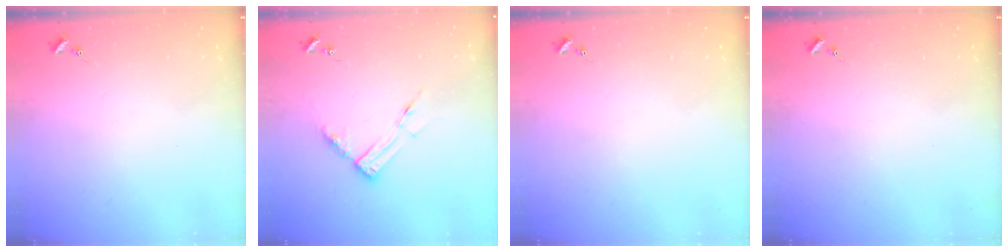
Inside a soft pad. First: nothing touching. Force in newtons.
{"total": 9.3, "press": 9.2, "slide": 1.0}
{"total": 0.0}
{"total": 0.0}